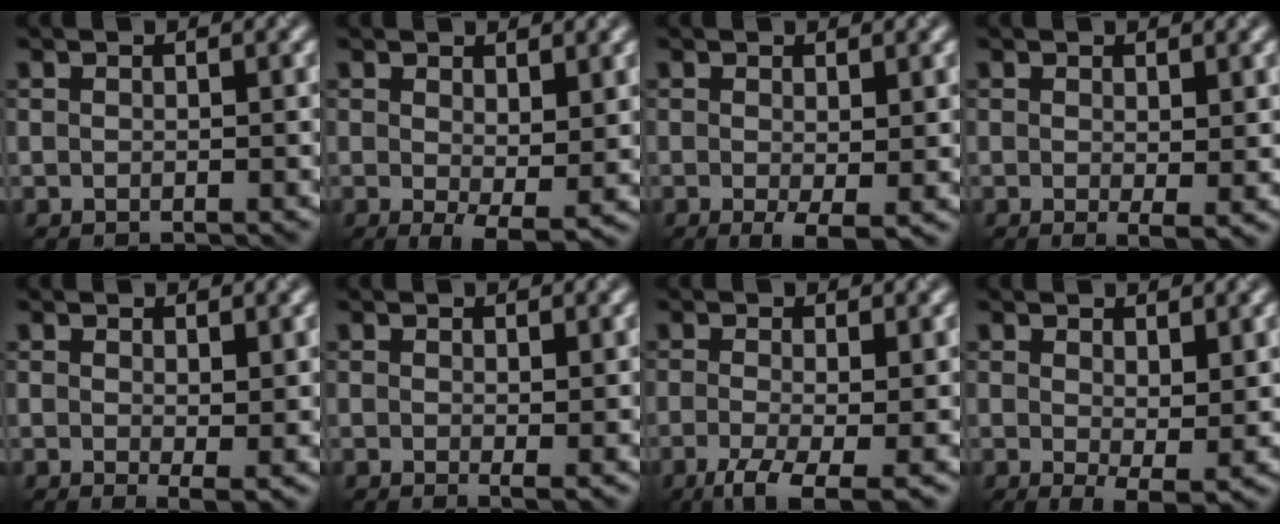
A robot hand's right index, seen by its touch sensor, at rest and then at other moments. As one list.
[{"total": 3.5, "force": [0.3, 1.3, 3.3], "torque": [-0.054, -0.014, 0.010]}, {"total": 2.5, "force": [-0.5, 0.5, 2.4], "torque": [-0.044, -0.012, -0.006]}, {"total": 1.8, "force": [0.1, 0.3, 1.8], "torque": [-0.028, -0.014, 0.007]}, {"total": 2.1, "force": [0.4, 0.6, 2.0], "torque": [-0.032, -0.014, 0.013]}, {"total": 1.3, "force": [0.2, 0.2, 1.3], "torque": [-0.019, -0.009, 0.006]}, {"total": 5.4, "force": [-2.2, 1.7, 4.6], "torque": [-0.095, -0.012, -0.036]}, {"total": 3.6, "force": [0.6, 1.4, 3.3], "torque": [-0.053, -0.014, 0.016]}]